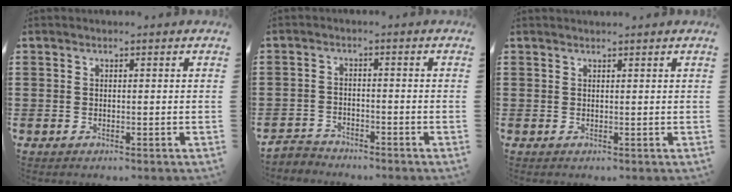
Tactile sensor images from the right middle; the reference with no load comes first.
{"total": 2.7, "force": [-2.7, 0.6, -0.1], "torque": [-0.013, -0.002, -0.060]}
{"total": 0.7, "force": [0.7, -0.1, 0.1], "torque": [-0.003, -0.001, 0.013]}